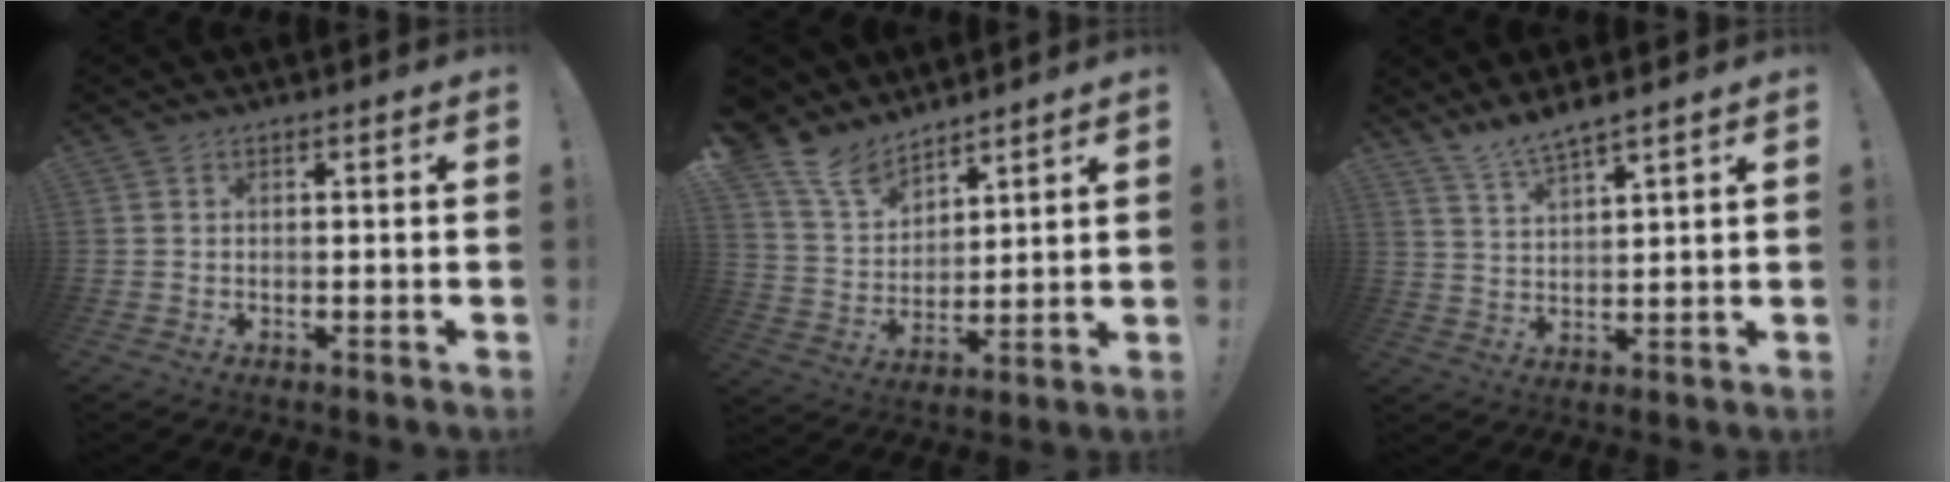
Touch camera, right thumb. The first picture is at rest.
{"total": 13.1, "force": [10.3, 6.7, 4.4], "torque": [-0.109, -0.065, 0.202]}
{"total": 5.7, "force": [5.3, 0.1, 2.3], "torque": [-0.053, -0.030, 0.096]}